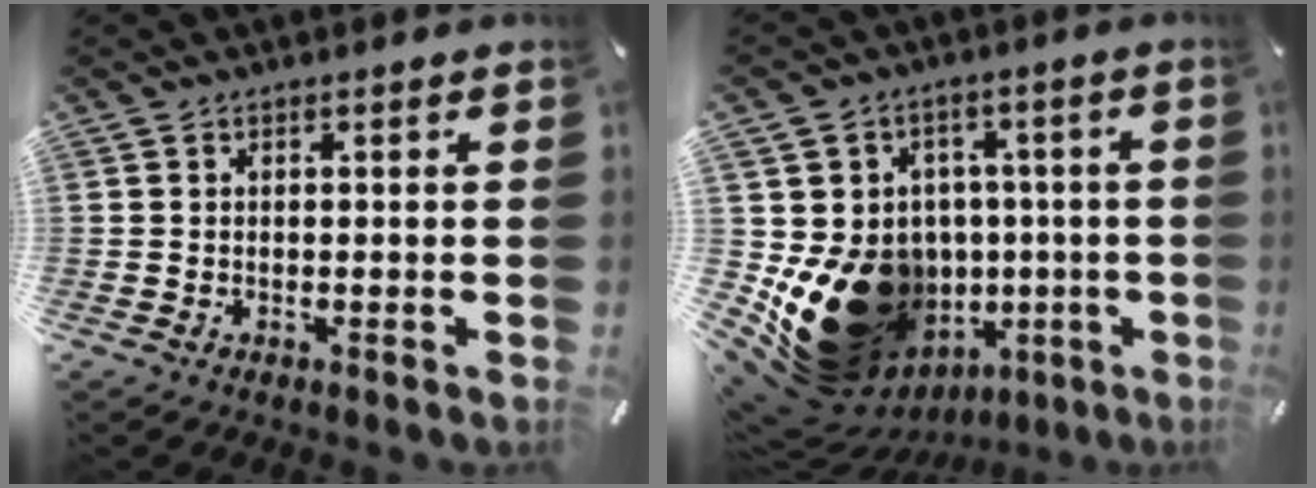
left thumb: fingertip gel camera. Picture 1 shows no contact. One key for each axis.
{"total": 20.5, "fx": -4.9, "fy": 16.5, "fz": 11.3, "tx": -0.194, "ty": 0.015, "tz": -0.042}